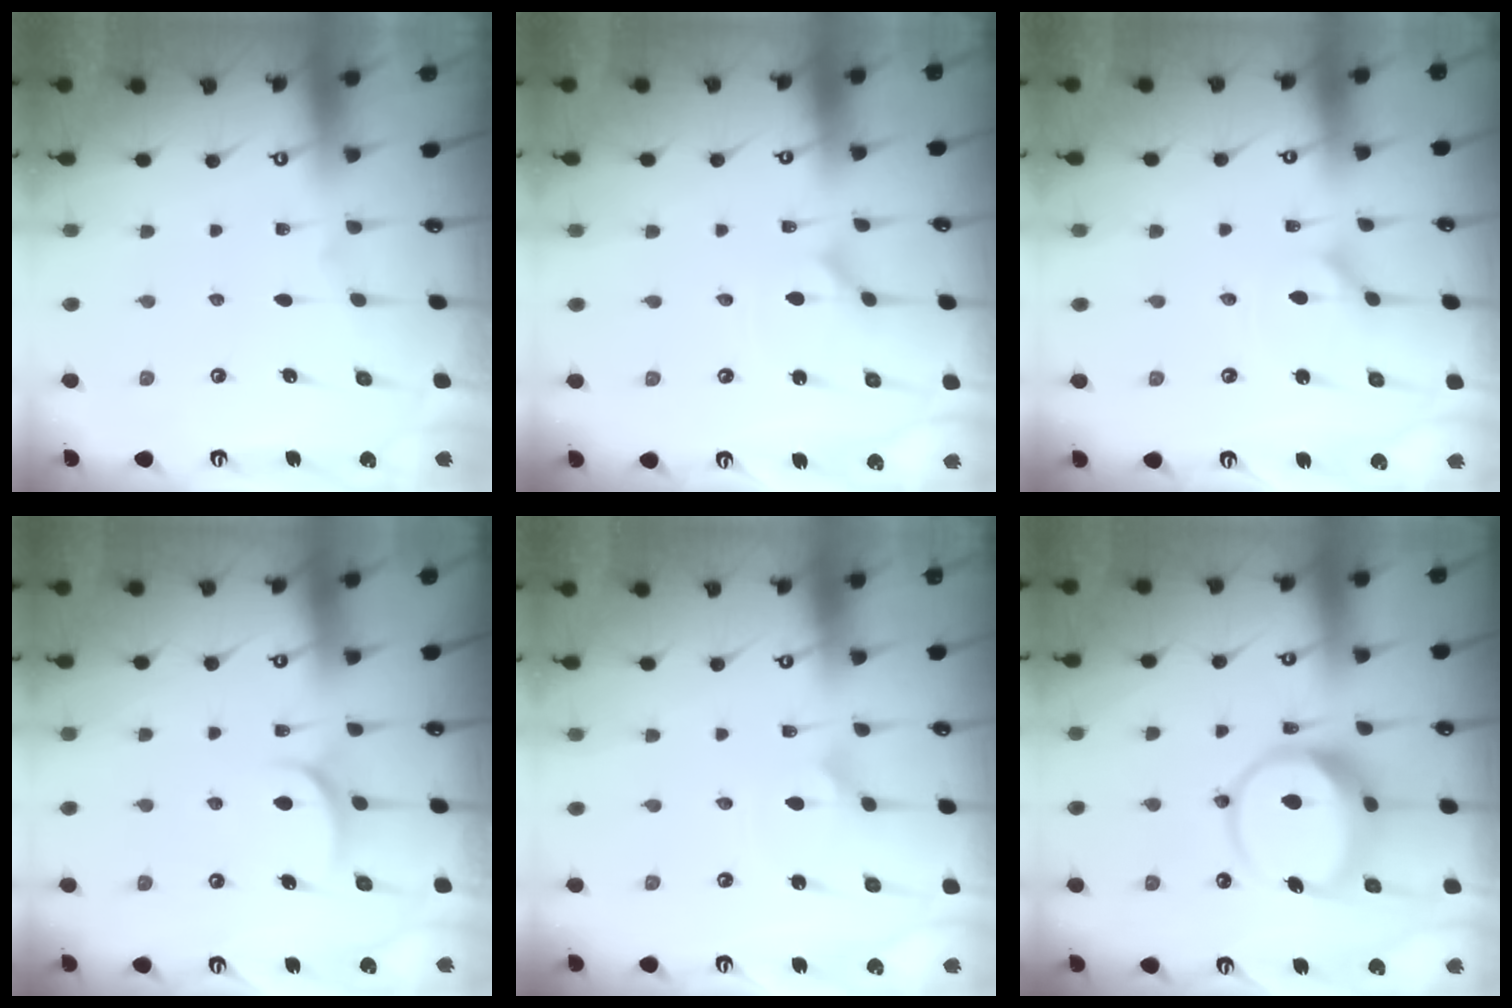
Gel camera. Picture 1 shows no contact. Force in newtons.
{"total": 0.8, "press": 0.8, "slide": 0.1}
{"total": 2.1, "press": 2.1, "slide": 0.3}
{"total": 4.1, "press": 4.0, "slide": 0.7}
{"total": 2.1, "press": 2.1, "slide": 0.1}
{"total": 11.8, "press": 11.7, "slide": 1.6}